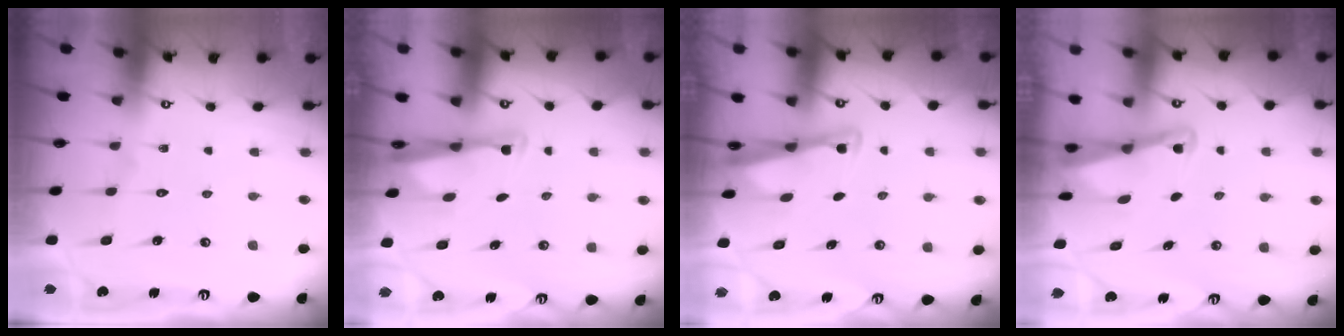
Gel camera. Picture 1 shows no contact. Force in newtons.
{"total": 2.7, "press": 2.6, "slide": 0.7}
{"total": 3.0, "press": 3.0, "slide": 0.3}
{"total": 2.1, "press": 2.1, "slide": 0.3}